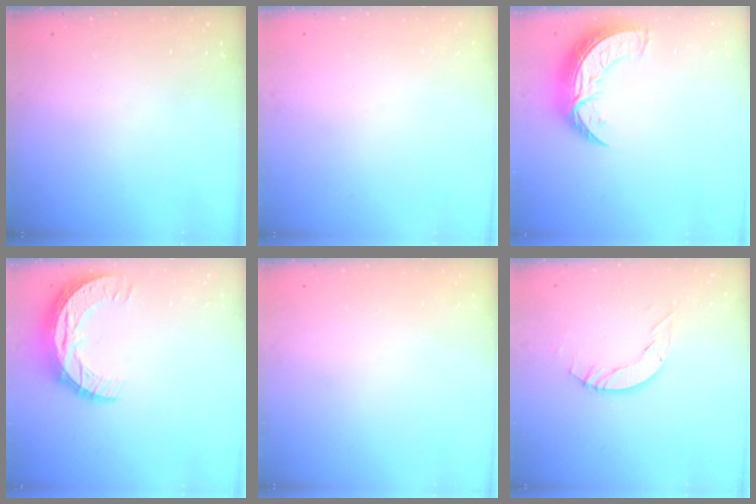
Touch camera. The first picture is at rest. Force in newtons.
{"total": 0.0}
{"total": 11.0, "press": 10.9, "slide": 0.8}
{"total": 10.7, "press": 10.7, "slide": 0.8}
{"total": 0.0}
{"total": 5.0, "press": 5.0, "slide": 0.2}